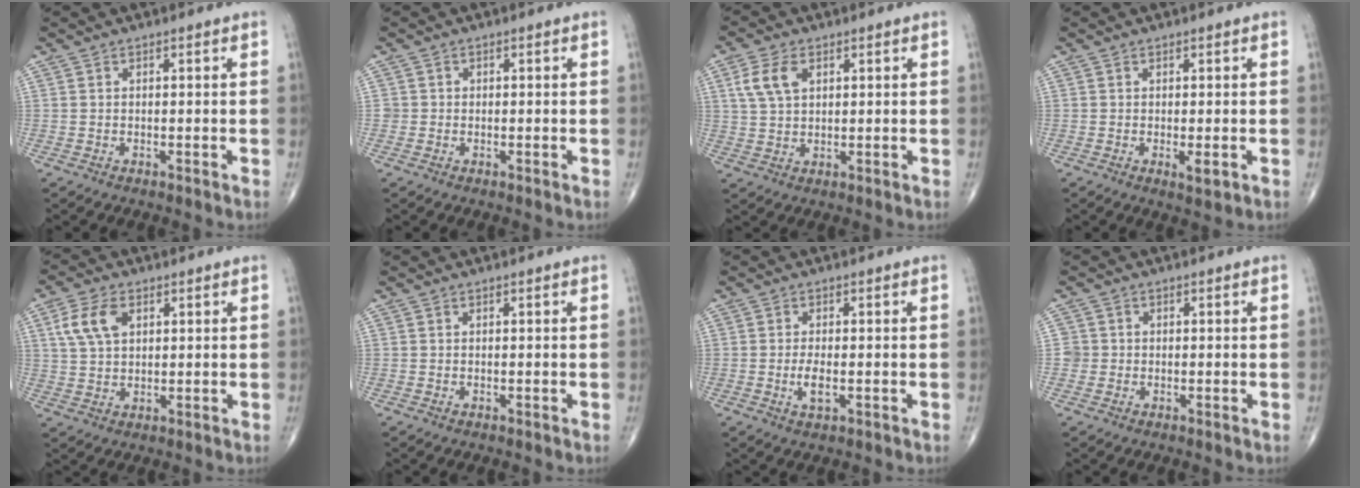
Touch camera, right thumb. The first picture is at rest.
{"total": 1.1, "force": [-0.1, 1.1, 0.0], "torque": [0.007, 0.005, -0.003]}
{"total": 6.4, "force": [2.3, 3.9, 4.5], "torque": [-0.090, 0.001, 0.047]}
{"total": 2.2, "force": [-0.5, 0.6, 2.1], "torque": [-0.031, -0.006, -0.006]}
{"total": 7.3, "force": [2.5, 4.5, 5.1], "torque": [-0.099, 0.001, 0.050]}
{"total": 0.0}
{"total": 3.3, "force": [-0.8, 1.3, 2.9], "torque": [-0.058, -0.002, -0.017]}
{"total": 2.1, "force": [-0.3, 2.1, 0.1], "torque": [0.014, 0.008, -0.007]}